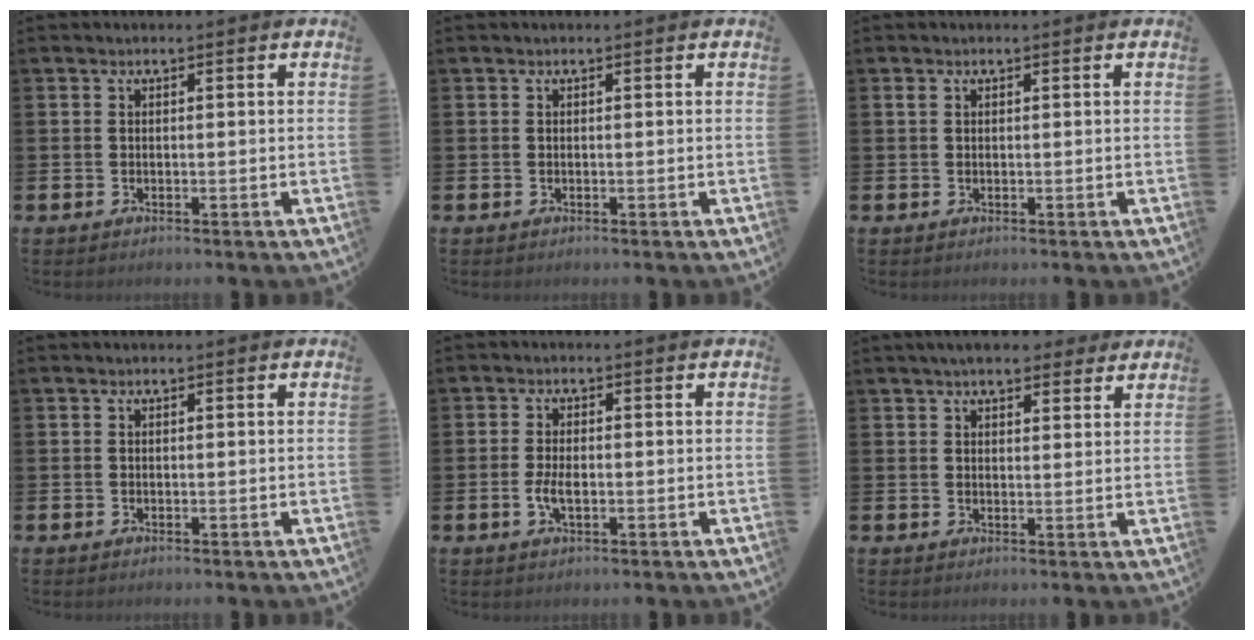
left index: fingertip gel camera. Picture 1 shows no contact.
{"total": 0.0}
{"total": 0.6, "force": [0.4, 0.4, 0.3], "torque": [0.001, 0.000, 0.005]}
{"total": 0.0}
{"total": 2.9, "force": [-0.5, 1.3, 2.5], "torque": [-0.042, 0.000, -0.010]}
{"total": 5.0, "force": [4.5, 1.5, 1.6], "torque": [-0.033, -0.011, 0.083]}